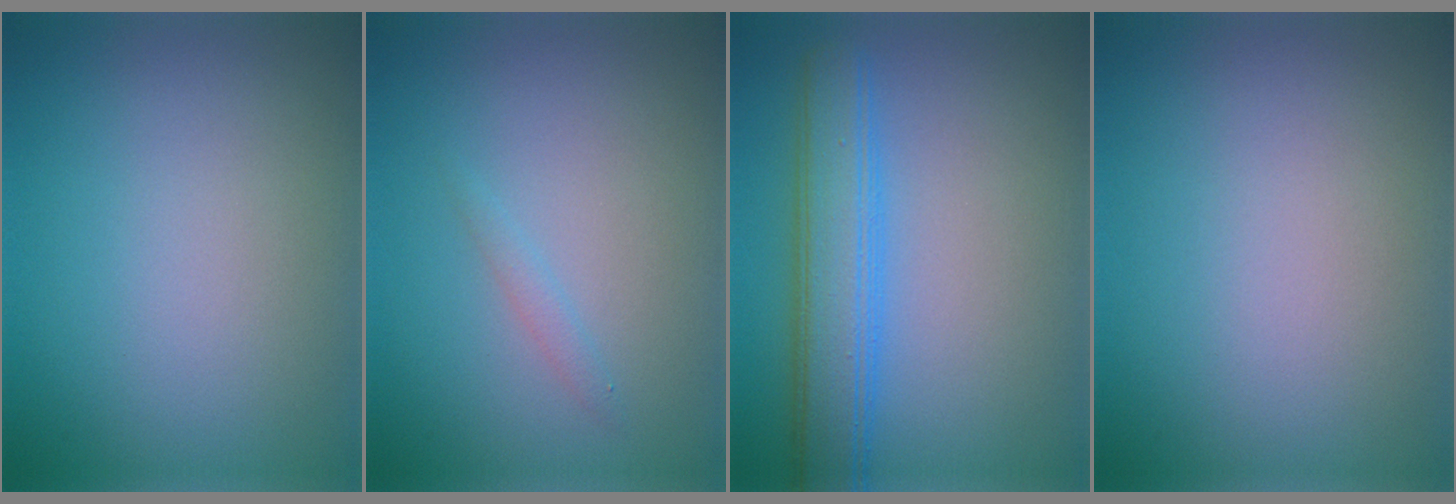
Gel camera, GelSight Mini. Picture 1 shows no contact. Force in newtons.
{"total": 0.8, "press": 0.8, "slide": 0.0}
{"total": 5.2, "press": 5.2, "slide": 0.1}
{"total": 0.0}